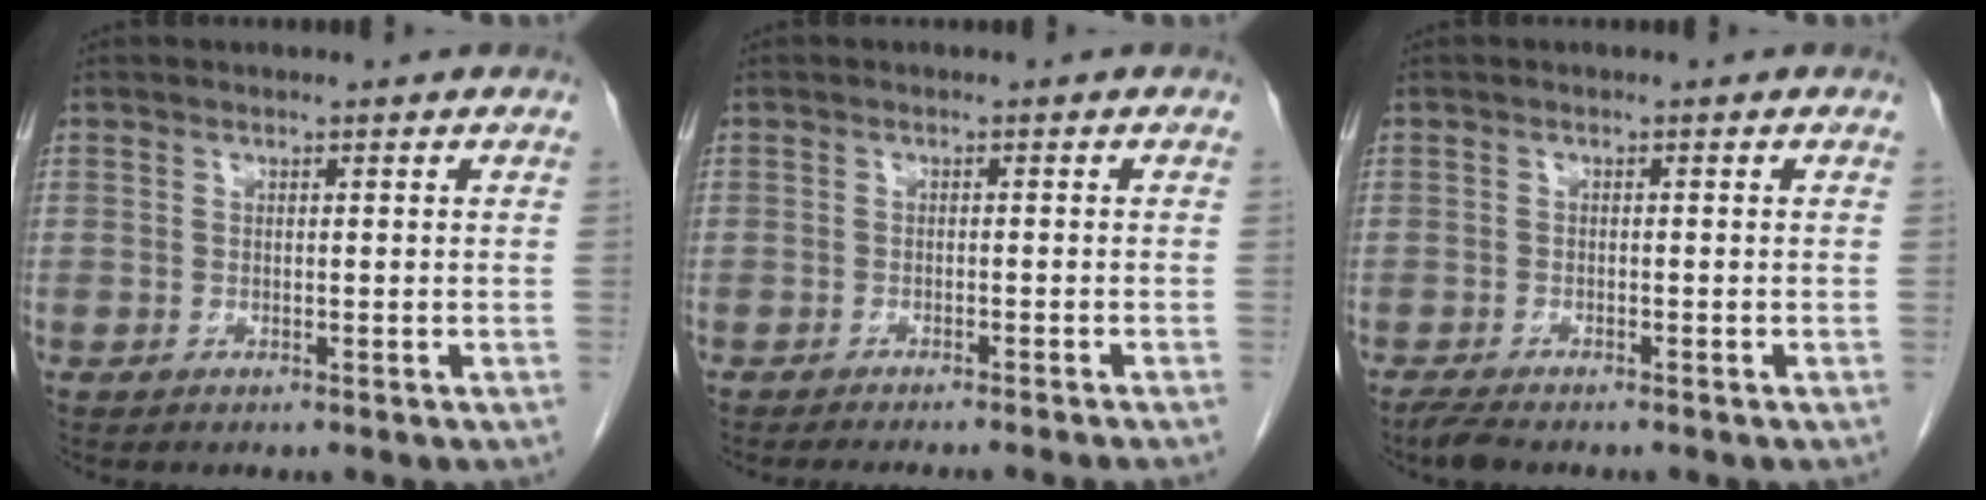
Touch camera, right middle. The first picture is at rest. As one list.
[{"total": 7.2, "force": [-6.5, -0.7, 3.1], "torque": [-0.013, -0.012, -0.085]}, {"total": 2.4, "force": [-2.0, 0.4, 1.2], "torque": [-0.029, -0.008, -0.035]}]